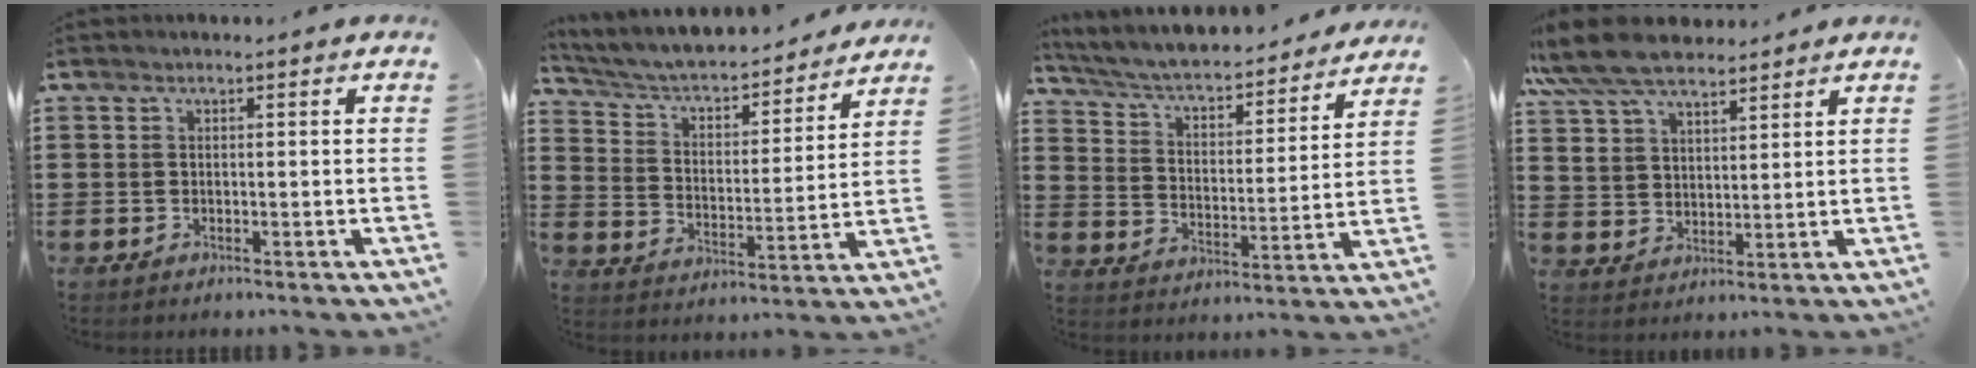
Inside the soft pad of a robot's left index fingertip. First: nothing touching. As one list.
[{"total": 4.7, "force": [4.3, 1.1, 1.6], "torque": [-0.053, -0.035, 0.065]}, {"total": 4.5, "force": [4.2, 0.7, 1.6], "torque": [-0.054, -0.037, 0.063]}, {"total": 8.7, "force": [7.5, 2.9, 3.3], "torque": [-0.093, -0.011, 0.141]}]